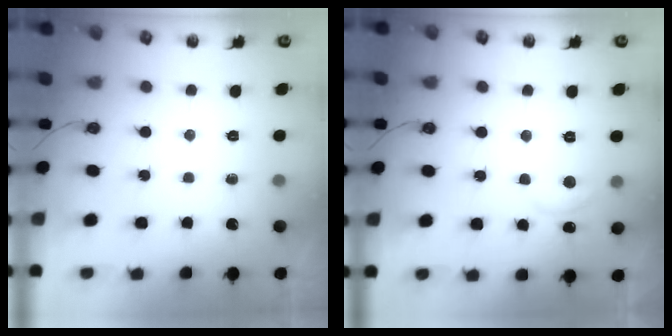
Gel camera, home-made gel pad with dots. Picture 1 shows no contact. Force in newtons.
{"total": 1.9, "press": 1.9, "slide": 0.4}